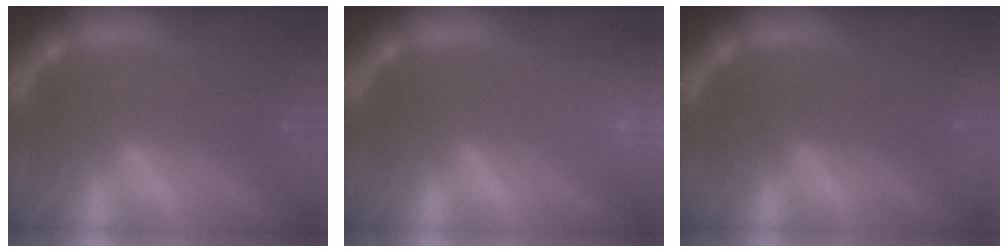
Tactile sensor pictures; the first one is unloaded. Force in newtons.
{"total": 8.0}
{"total": 0.0}